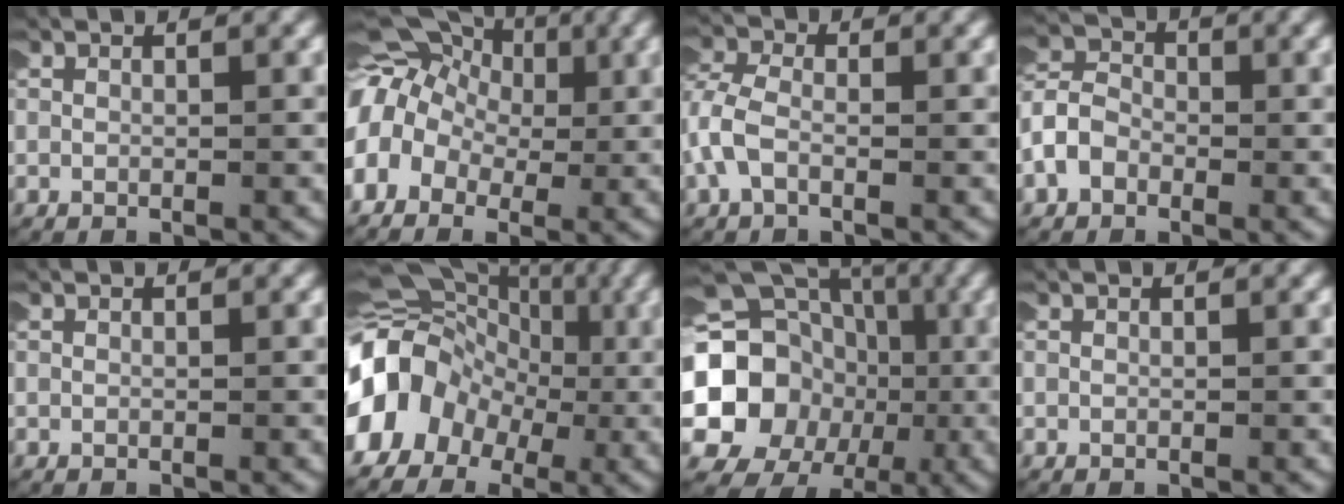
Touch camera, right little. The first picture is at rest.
{"total": 9.0, "force": [0.5, 7.6, 4.8], "torque": [-0.108, -0.007, 0.000]}
{"total": 3.1, "force": [0.0, 2.3, 2.1], "torque": [-0.057, -0.004, -0.003]}
{"total": 4.3, "force": [-0.5, 3.7, 2.2], "torque": [-0.060, 0.001, -0.013]}
{"total": 0.0}
{"total": 14.3, "force": [0.5, 12.3, 7.3], "torque": [-0.183, -0.017, 0.002]}
{"total": 17.1, "force": [-0.9, 15.1, 8.1], "torque": [-0.195, -0.039, -0.018]}
{"total": 0.0}